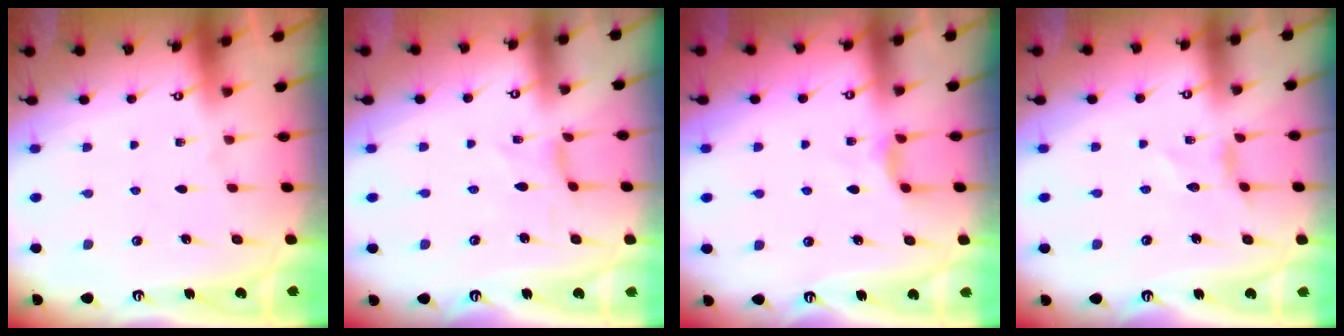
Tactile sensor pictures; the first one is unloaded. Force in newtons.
{"total": 0.0}
{"total": 3.7, "press": 3.7, "slide": 0.5}
{"total": 1.4, "press": 1.4, "slide": 0.2}